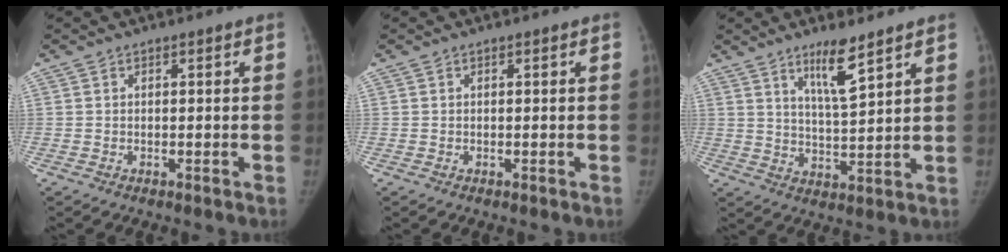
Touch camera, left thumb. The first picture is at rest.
{"total": 0.0}
{"total": 7.8, "force": [5.2, 1.1, 5.7], "torque": [-0.097, -0.041, 0.097]}